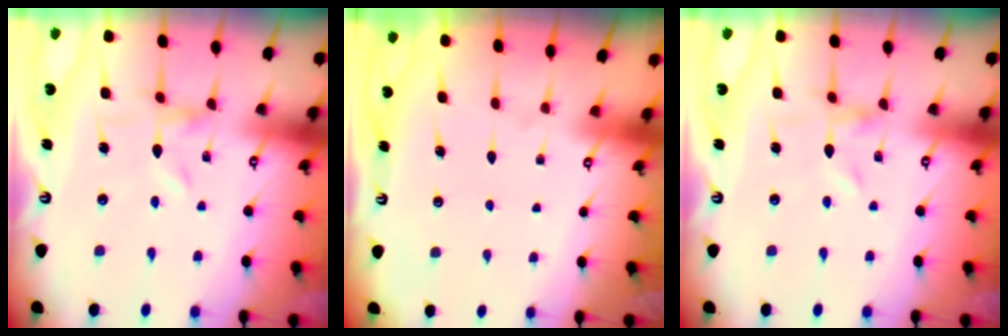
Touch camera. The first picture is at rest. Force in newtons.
{"total": 1.6, "press": 1.6, "slide": 0.1}
{"total": 0.0}